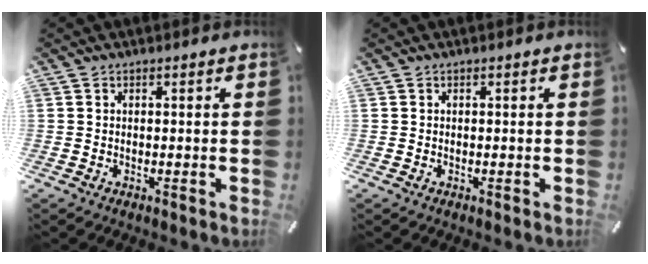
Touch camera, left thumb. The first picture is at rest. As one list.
[{"total": 0.0}]